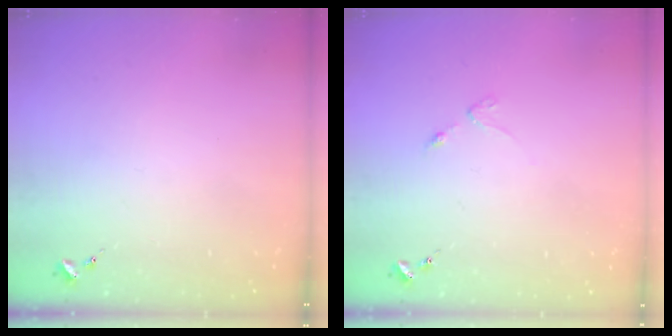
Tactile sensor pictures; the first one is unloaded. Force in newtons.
{"total": 2.5, "press": 2.4, "slide": 0.4}